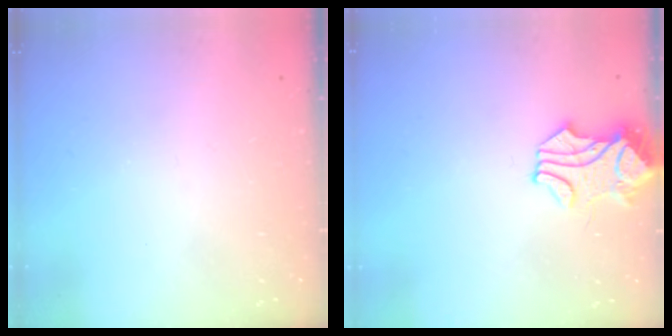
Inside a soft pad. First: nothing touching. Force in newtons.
{"total": 1.9, "press": 1.7, "slide": 0.8}